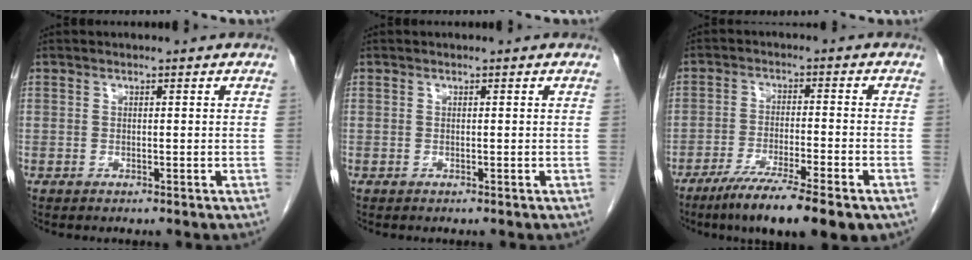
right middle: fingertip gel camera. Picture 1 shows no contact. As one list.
[{"total": 0.0}, {"total": 13.0, "force": [-9.0, 1.4, 9.2], "torque": [-0.136, -0.029, -0.142]}]